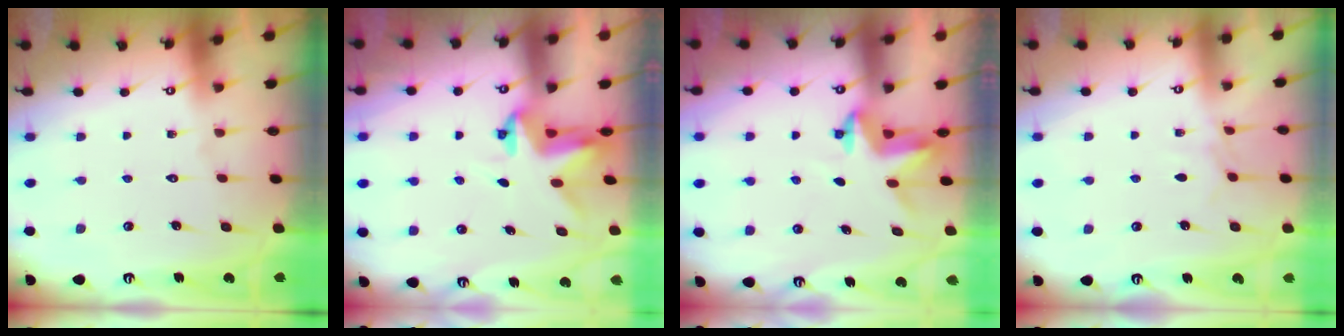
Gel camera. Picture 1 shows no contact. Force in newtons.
{"total": 3.7, "press": 3.7, "slide": 0.2}
{"total": 3.4, "press": 3.4, "slide": 0.2}
{"total": 3.7, "press": 3.6, "slide": 0.4}